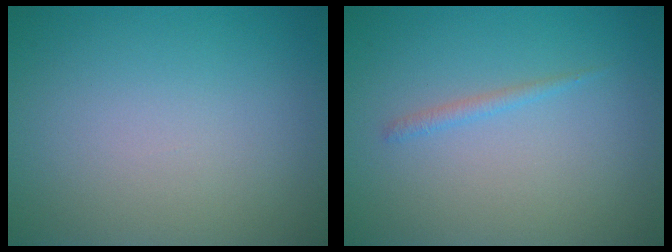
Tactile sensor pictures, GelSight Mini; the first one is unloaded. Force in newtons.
{"total": 0.9, "press": 0.9, "slide": 0.1}